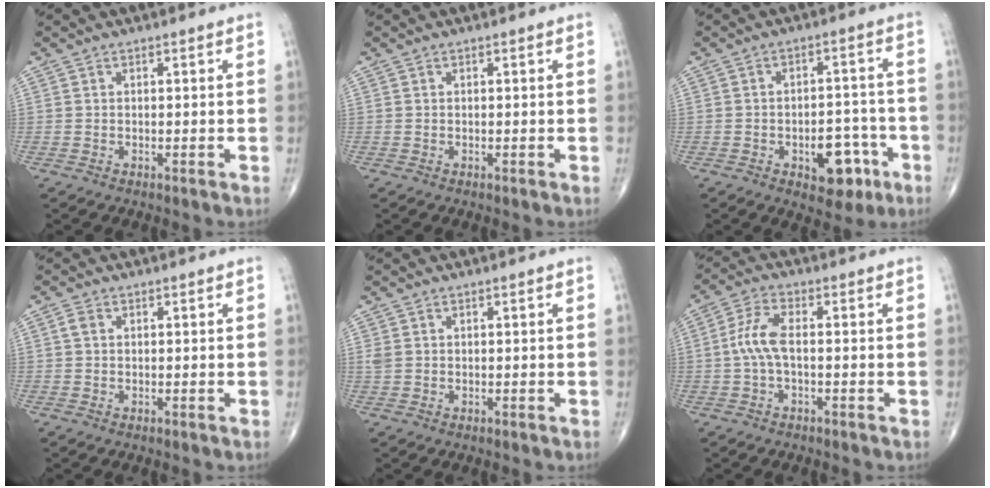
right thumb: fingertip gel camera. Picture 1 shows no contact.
{"total": 0.0}
{"total": 9.7, "force": [-4.2, 5.6, 6.8], "torque": [-0.059, 0.034, -0.049]}
{"total": 1.4, "force": [0.3, 1.0, 0.9], "torque": [-0.020, 0.006, 0.007]}
{"total": 1.2, "force": [0.4, 0.9, 0.7], "torque": [-0.018, 0.004, 0.011]}
{"total": 5.3, "force": [-0.5, 1.9, 4.9], "torque": [-0.118, 0.014, -0.014]}